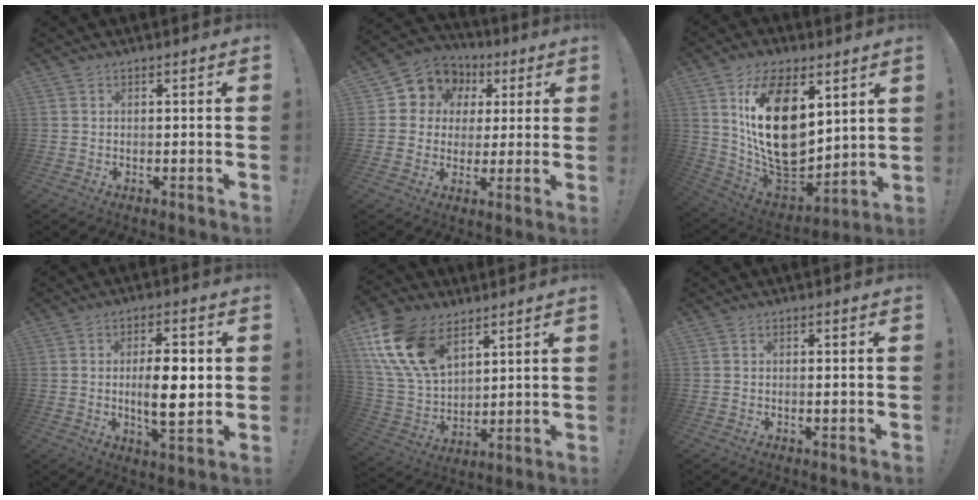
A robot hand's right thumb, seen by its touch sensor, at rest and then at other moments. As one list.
[{"total": 9.4, "force": [3.3, 8.4, 2.6], "torque": [-0.034, -0.023, 0.069]}, {"total": 23.8, "force": [6.4, 14.7, 17.6], "torque": [-0.333, -0.049, 0.118]}, {"total": 11.3, "force": [0.2, 4.1, 10.6], "torque": [-0.173, -0.008, -0.004]}, {"total": 18.5, "force": [9.8, 11.4, 10.8], "torque": [-0.228, -0.047, 0.185]}, {"total": 0.6, "force": [0.2, -0.1, 0.5], "torque": [-0.003, -0.005, 0.002]}]